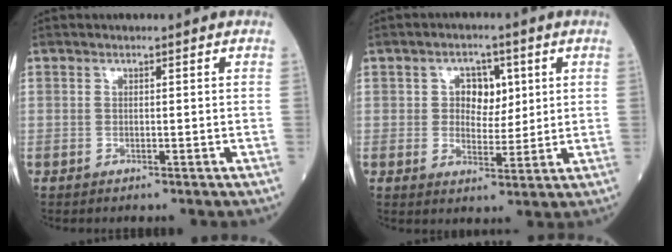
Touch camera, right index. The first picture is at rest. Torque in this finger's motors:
{"motor_torque": [0.03, 0.15, 0.05, 0.00]}